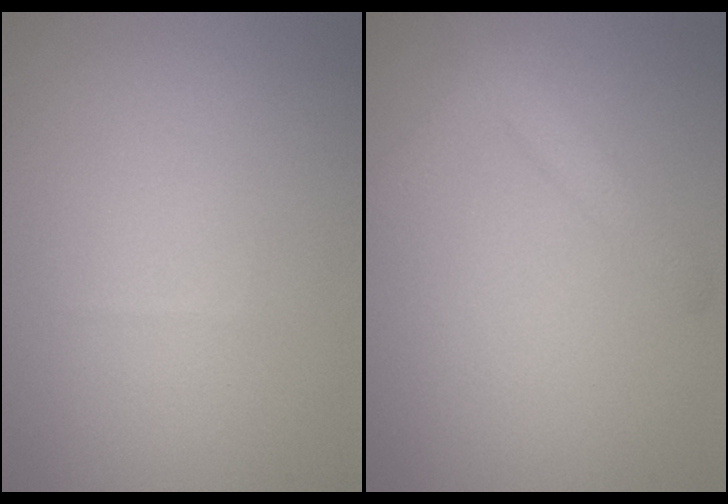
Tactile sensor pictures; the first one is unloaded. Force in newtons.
{"total": 2.5, "press": 2.5, "slide": 0.3}